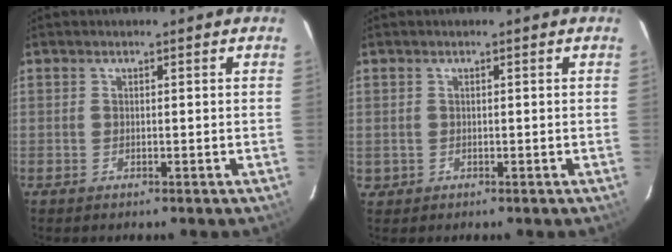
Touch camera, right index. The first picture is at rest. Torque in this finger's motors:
{"motor_torque": [-0.43, 0.07, -1.05, -0.21]}